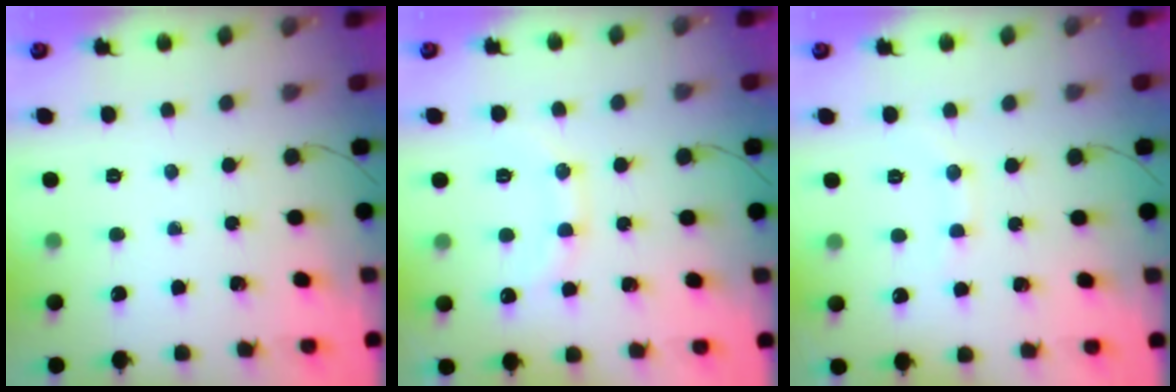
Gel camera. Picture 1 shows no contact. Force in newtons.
{"total": 11.1, "press": 11.1, "slide": 1.0}
{"total": 6.7, "press": 6.6, "slide": 1.1}